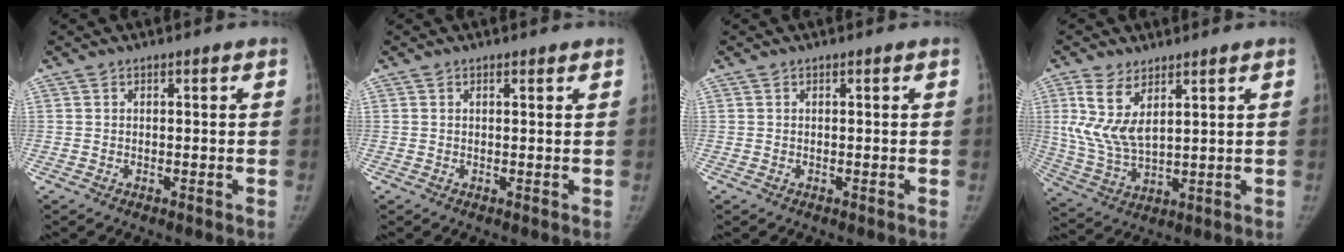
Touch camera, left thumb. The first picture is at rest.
{"total": 0.7, "force": [0.6, 0.2, 0.3], "torque": [-0.008, -0.004, 0.009]}
{"total": 0.0}
{"total": 10.2, "force": [4.3, 4.8, 7.9], "torque": [-0.162, -0.018, 0.098]}